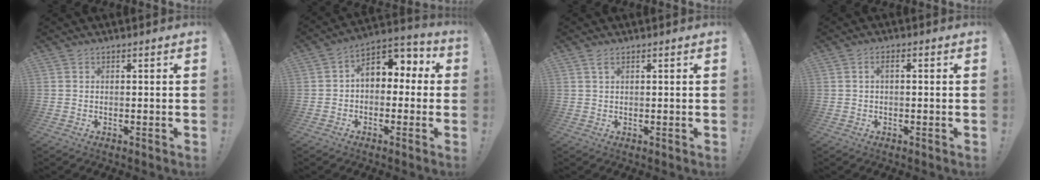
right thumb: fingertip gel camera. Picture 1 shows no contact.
{"total": 8.7, "force": [1.4, 6.5, 5.6], "torque": [-0.079, 0.004, 0.032]}
{"total": 1.7, "force": [1.0, 0.6, 1.3], "torque": [-0.019, -0.001, 0.015]}
{"total": 2.1, "force": [-0.3, 0.7, 1.9], "torque": [-0.039, 0.008, -0.005]}